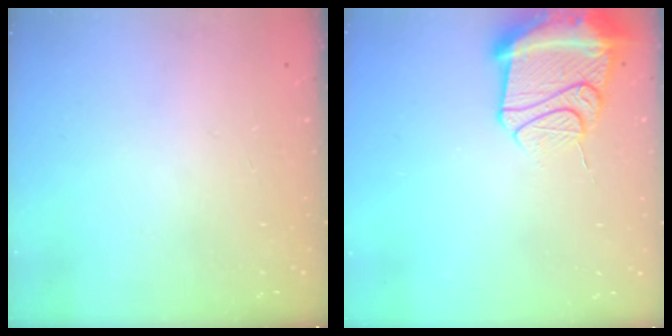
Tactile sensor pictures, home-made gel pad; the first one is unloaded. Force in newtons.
{"total": 15.3, "press": 15.2, "slide": 1.8}